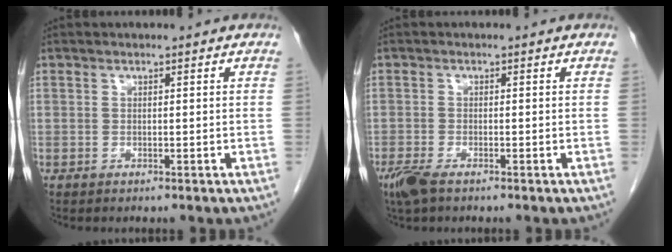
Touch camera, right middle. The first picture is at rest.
{"total": 3.3, "force": [-2.3, 0.9, 2.2], "torque": [-0.052, -0.009, -0.042]}